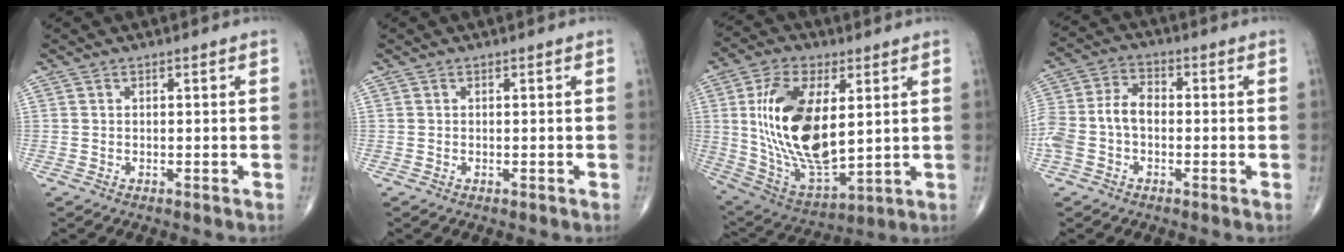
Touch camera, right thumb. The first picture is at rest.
{"total": 0.0}
{"total": 21.6, "force": [3.6, 10.9, 18.2], "torque": [-0.339, -0.022, 0.077]}
{"total": 9.9, "force": [-1.7, 6.5, 7.3], "torque": [-0.159, 0.031, -0.039]}